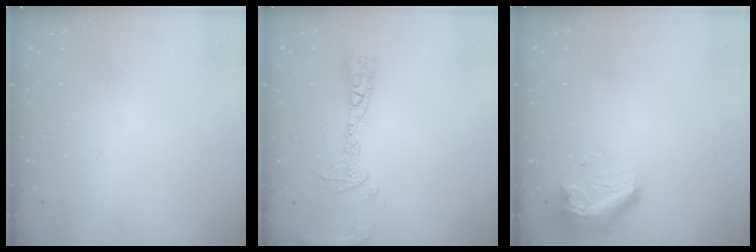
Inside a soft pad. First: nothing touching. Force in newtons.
{"total": 14.6, "press": 12.8, "slide": 7.1}
{"total": 8.4, "press": 8.2, "slide": 1.9}